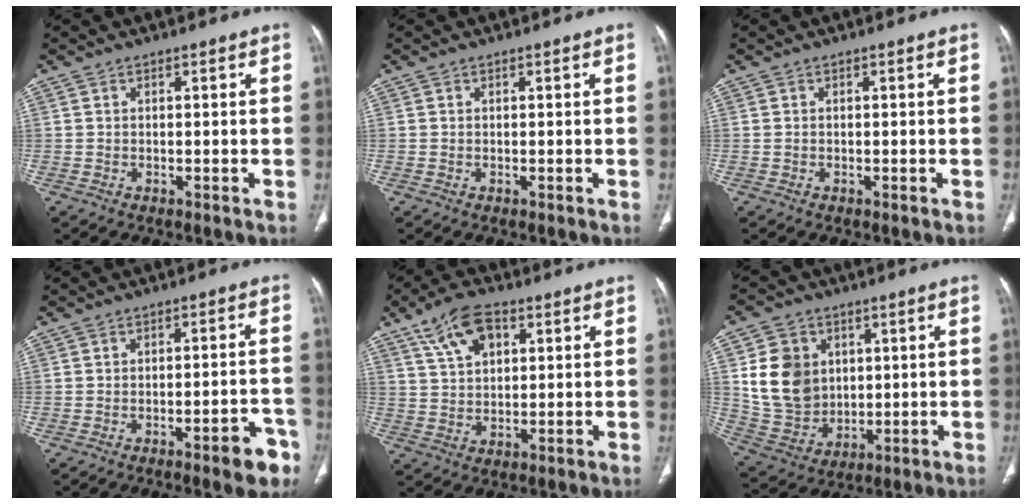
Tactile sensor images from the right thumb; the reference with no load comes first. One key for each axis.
{"total": 0.0}
{"total": 0.0}
{"total": 7.1, "fx": -4.1, "fy": 2.1, "fz": 5.4, "tx": -0.052, "ty": 0.027, "tz": -0.048}
{"total": 9.1, "fx": 4.5, "fy": 5.0, "fz": 6.1, "tx": -0.095, "ty": -0.004, "tz": 0.084}
{"total": 13.4, "fx": 3.2, "fy": 11.2, "fz": 6.8, "tx": -0.091, "ty": -0.011, "tz": 0.077}